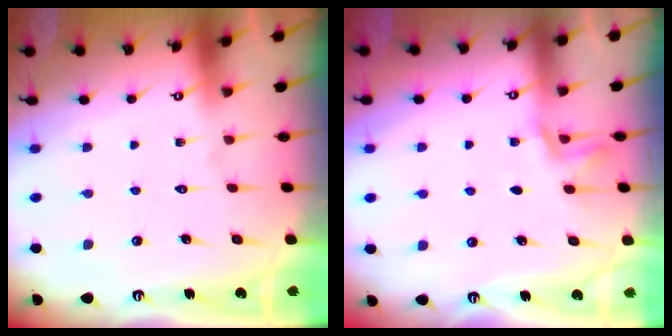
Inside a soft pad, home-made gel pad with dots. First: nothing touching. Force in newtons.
{"total": 1.6, "press": 1.5, "slide": 0.6}